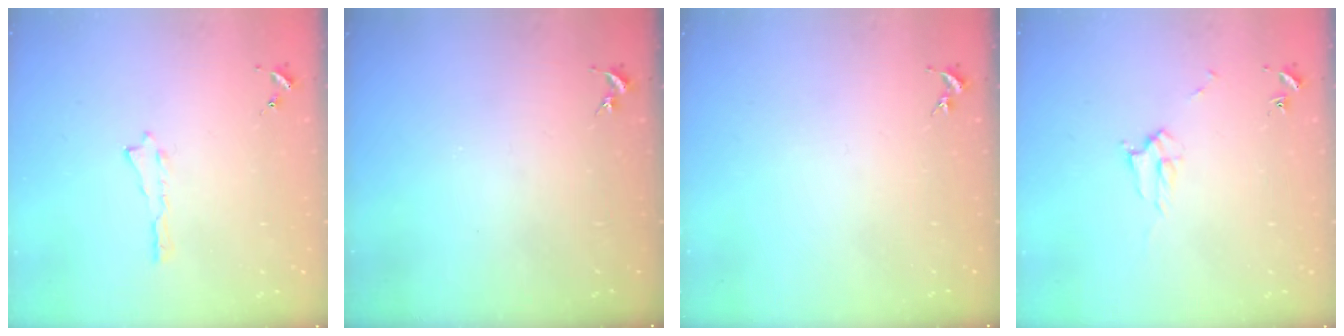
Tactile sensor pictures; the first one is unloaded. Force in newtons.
{"total": 0.0}
{"total": 0.0}
{"total": 2.3, "press": 2.3, "slide": 0.3}